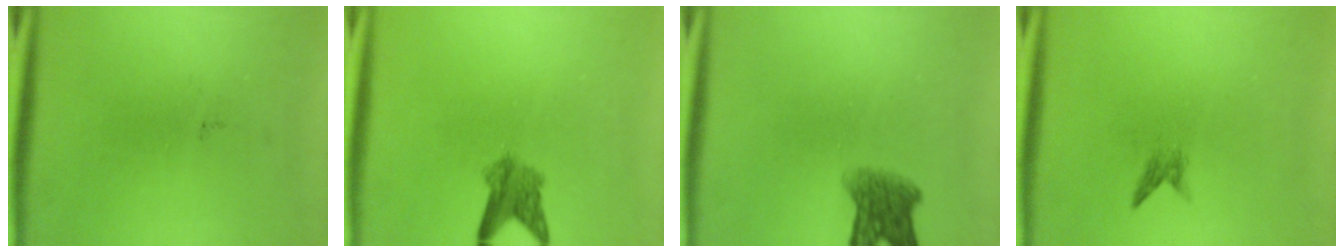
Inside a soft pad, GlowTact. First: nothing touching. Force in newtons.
{"total": 3.5}
{"total": 4.7}
{"total": 0.9}